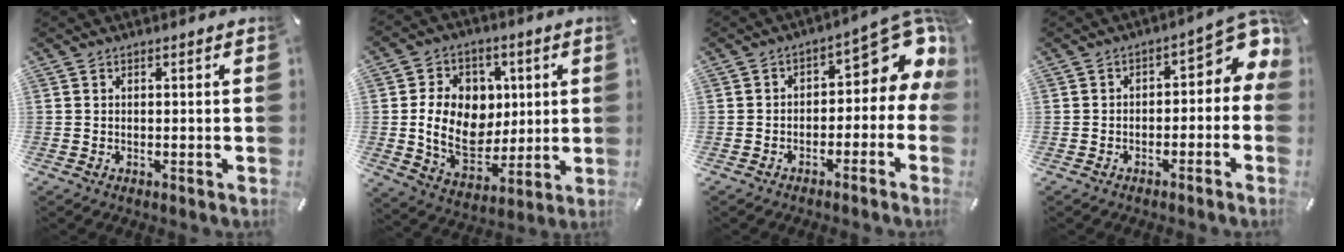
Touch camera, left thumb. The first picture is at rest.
{"total": 15.3, "force": [1.3, 12.5, 8.8], "torque": [-0.160, -0.001, 0.032]}
{"total": 9.9, "force": [2.9, 5.7, 7.5], "torque": [-0.083, -0.027, 0.048]}
{"total": 7.1, "force": [1.2, 4.3, 5.5], "torque": [-0.062, -0.013, 0.015]}